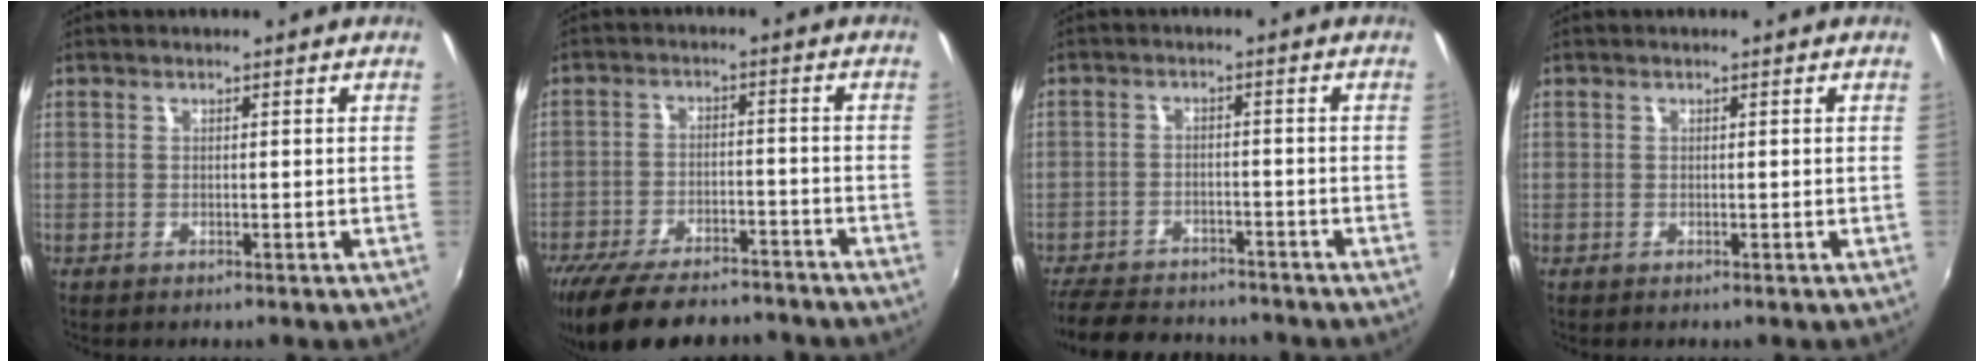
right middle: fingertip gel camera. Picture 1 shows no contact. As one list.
[{"total": 19.1, "force": [-15.6, 6.2, 8.9], "torque": [-0.188, -0.025, -0.235]}, {"total": 13.3, "force": [-11.3, 5.2, 4.5], "torque": [-0.123, 0.004, -0.174]}, {"total": 0.0}]